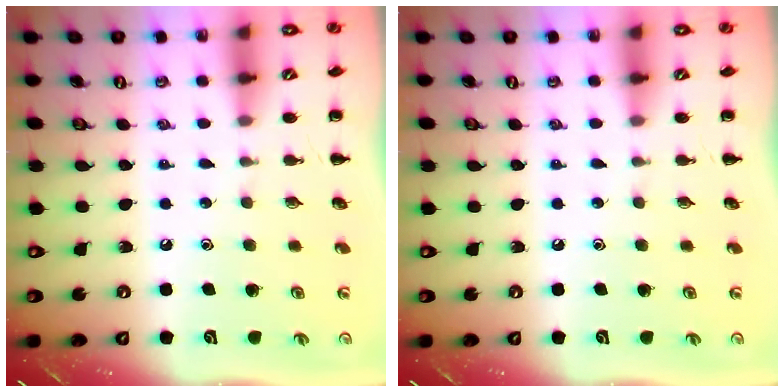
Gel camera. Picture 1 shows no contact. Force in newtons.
{"total": 0.0}